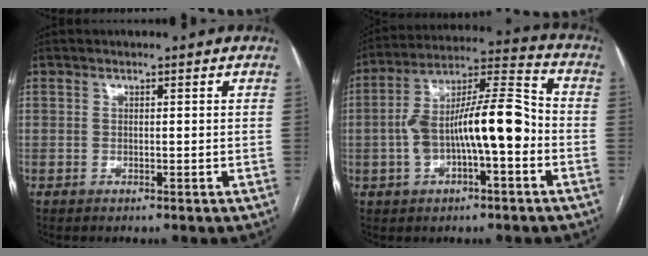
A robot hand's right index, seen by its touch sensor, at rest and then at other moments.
{"total": 14.1, "force": [-2.4, 3.5, 13.5], "torque": [-0.246, 0.036, -0.038]}